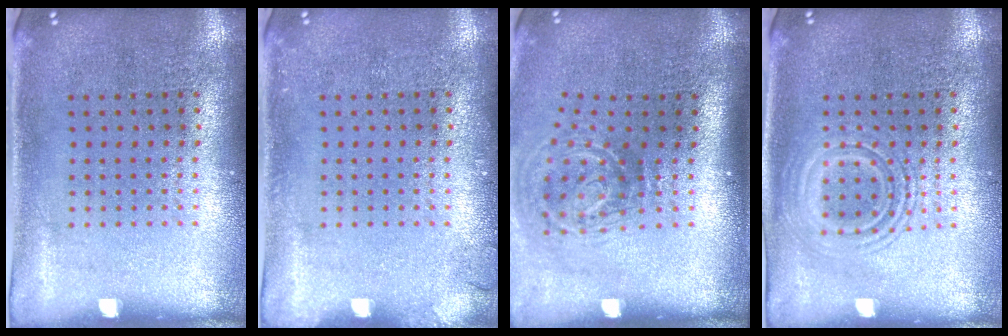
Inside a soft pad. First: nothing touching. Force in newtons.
{"total": 0.9, "press": 0.9, "slide": 0.1}
{"total": 2.1, "press": 1.2, "slide": 1.6}
{"total": 2.8, "press": 2.7, "slide": 0.4}